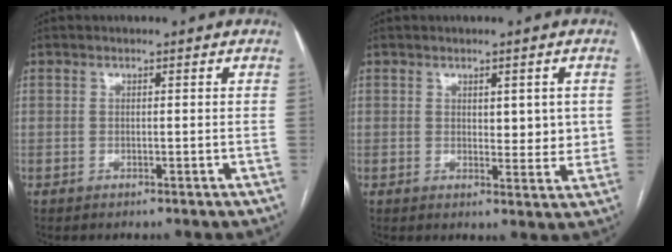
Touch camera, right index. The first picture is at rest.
{"total": 4.8, "force": [1.0, 2.1, 4.2], "torque": [-0.050, -0.005, 0.014]}